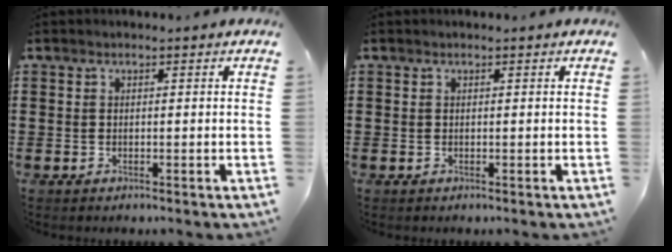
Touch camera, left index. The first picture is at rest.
{"total": 0.0}